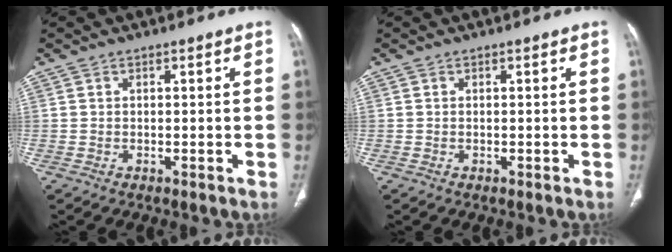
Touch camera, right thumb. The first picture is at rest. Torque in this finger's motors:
{"motor_torque": [0.44, -0.21, -0.19, -0.25, -0.03]}